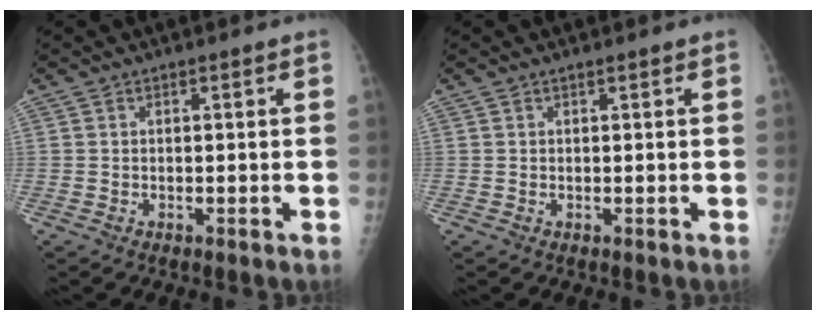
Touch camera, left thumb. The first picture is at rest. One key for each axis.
{"total": 0.0}